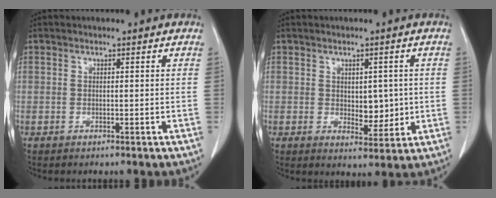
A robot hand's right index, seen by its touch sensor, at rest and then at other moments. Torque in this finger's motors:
{"motor_torque": [0.05, 0.07, -0.03, 0.01]}